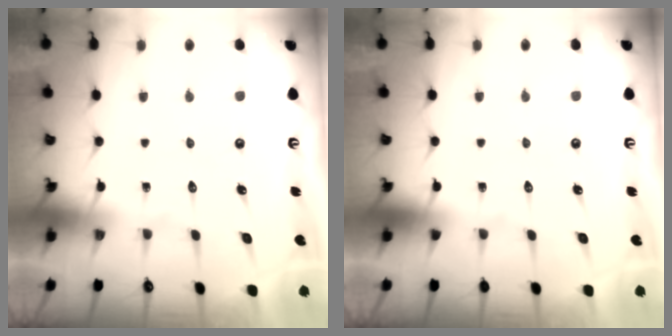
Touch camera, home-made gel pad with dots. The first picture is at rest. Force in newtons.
{"total": 0.0}